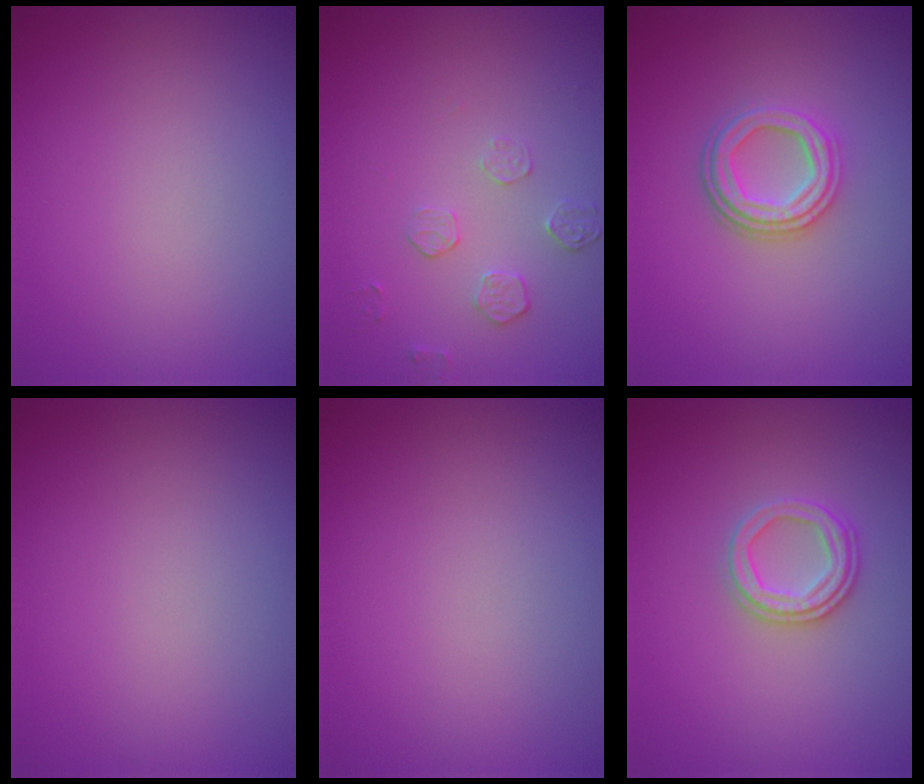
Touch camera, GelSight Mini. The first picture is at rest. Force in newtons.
{"total": 1.7, "press": 1.0, "slide": 1.4}
{"total": 3.6, "press": 3.0, "slide": 2.1}
{"total": 0.0}
{"total": 0.0}
{"total": 2.5, "press": 2.4, "slide": 0.6}